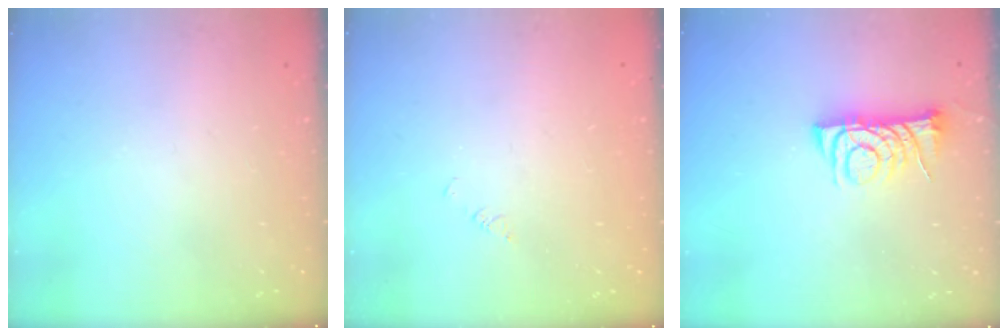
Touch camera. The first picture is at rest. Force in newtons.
{"total": 1.1, "press": 1.1, "slide": 0.1}
{"total": 7.2, "press": 7.1, "slide": 0.9}